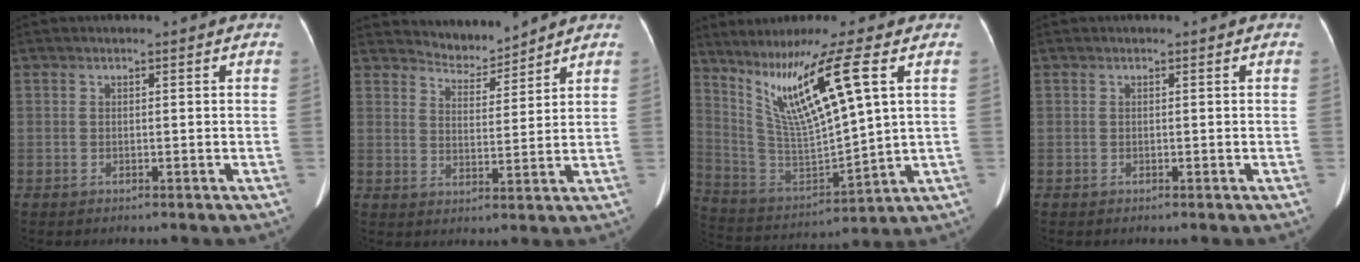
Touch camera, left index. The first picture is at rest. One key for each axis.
{"total": 4.6, "fx": 4.6, "fy": 0.3, "fz": -0.5, "tx": 0.003, "ty": 0.000, "tz": 0.080}
{"total": 14.8, "fx": 7.0, "fy": 0.5, "fz": 13.0, "tx": -0.259, "ty": -0.008, "tz": 0.141}
{"total": 0.0}